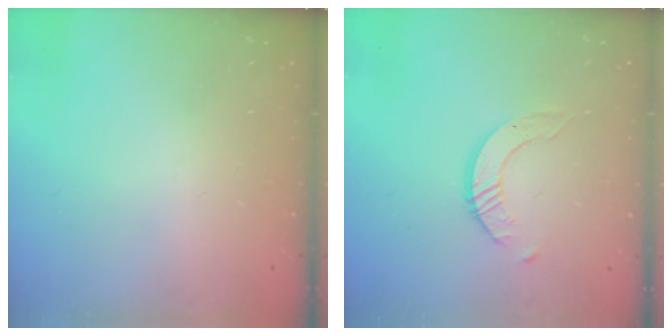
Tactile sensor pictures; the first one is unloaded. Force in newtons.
{"total": 4.0, "press": 4.0, "slide": 0.1}